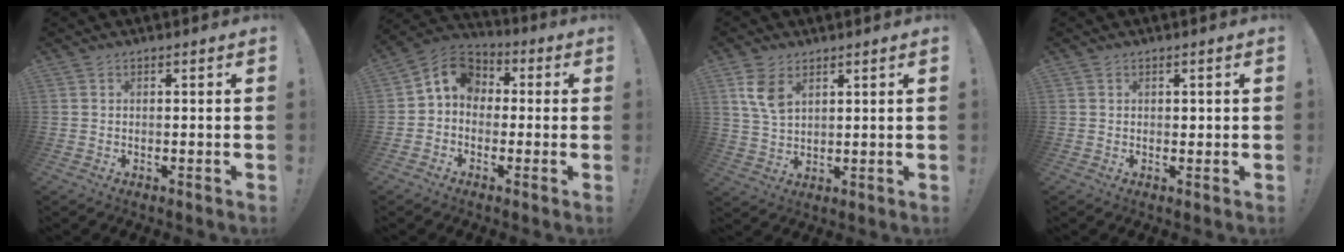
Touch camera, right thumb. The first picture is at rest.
{"total": 8.2, "force": [0.4, 7.0, 4.3], "torque": [-0.067, 0.009, 0.014]}
{"total": 7.8, "force": [3.8, 4.7, 4.9], "torque": [-0.088, -0.014, 0.073]}
{"total": 0.9, "force": [0.2, 0.8, 0.3], "torque": [0.001, 0.000, 0.003]}